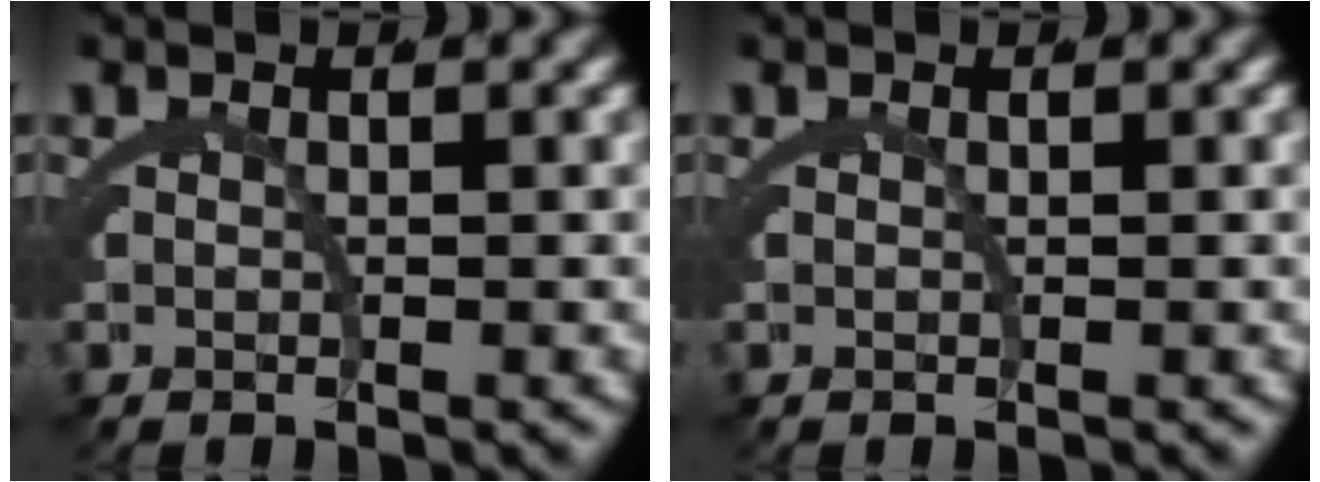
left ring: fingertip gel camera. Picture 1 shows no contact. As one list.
[{"total": 0.0}]